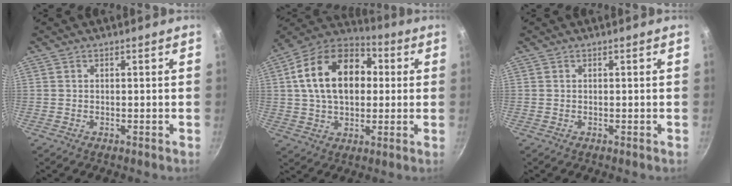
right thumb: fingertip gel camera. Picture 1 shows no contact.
{"total": 19.3, "force": [2.9, 12.8, 14.2], "torque": [-0.220, 0.022, 0.043]}
{"total": 0.0}